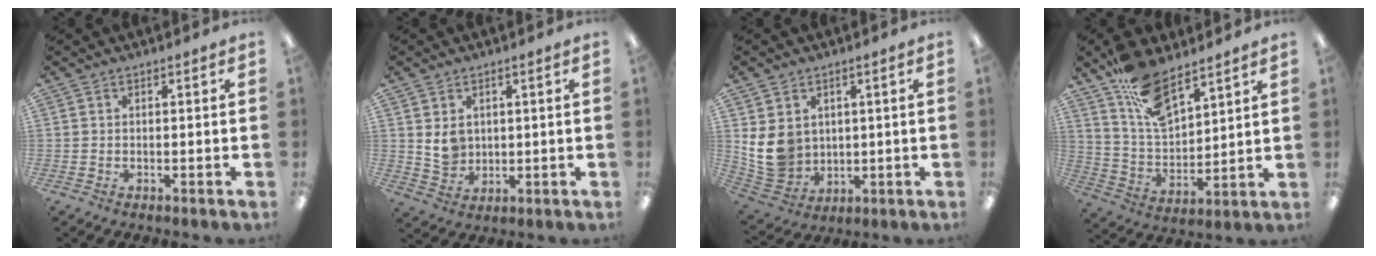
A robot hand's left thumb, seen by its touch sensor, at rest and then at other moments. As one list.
[{"total": 5.1, "force": [1.8, 4.1, 2.4], "torque": [-0.030, -0.004, 0.033]}, {"total": 9.5, "force": [1.9, 8.4, 4.2], "torque": [-0.102, -0.013, 0.043]}, {"total": 14.0, "force": [10.1, 6.0, 7.7], "torque": [-0.144, -0.052, 0.187]}]